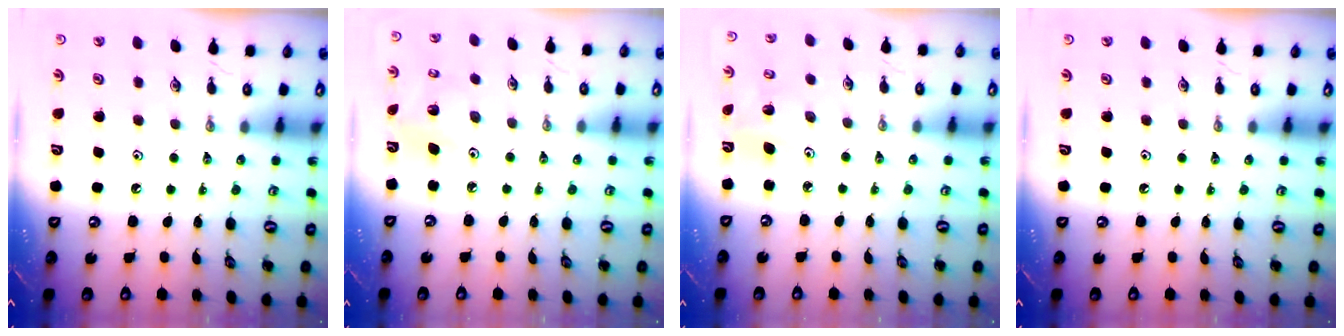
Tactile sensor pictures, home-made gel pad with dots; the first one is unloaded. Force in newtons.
{"total": 2.9, "press": 2.9, "slide": 0.3}
{"total": 4.5, "press": 4.3, "slide": 1.3}
{"total": 0.0}